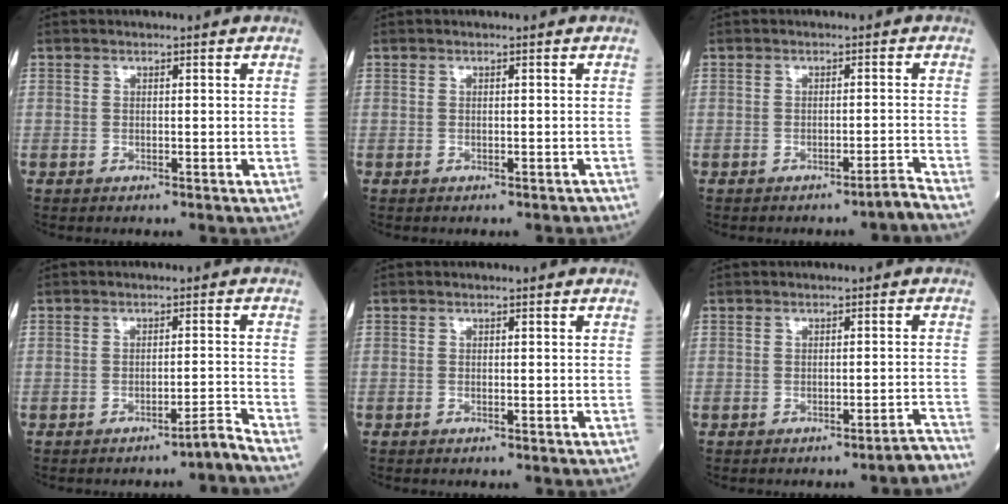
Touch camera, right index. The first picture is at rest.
{"total": 1.1, "force": [-0.9, 0.4, 0.4], "torque": [-0.006, -0.001, -0.011]}
{"total": 2.3, "force": [-2.0, -0.8, 0.9], "torque": [-0.008, 0.001, -0.032]}
{"total": 2.8, "force": [-2.5, -0.9, 1.0], "torque": [-0.008, -0.004, -0.040]}
{"total": 0.0}
{"total": 3.0, "force": [-2.7, -0.6, 1.1], "torque": [-0.004, 0.000, -0.036]}